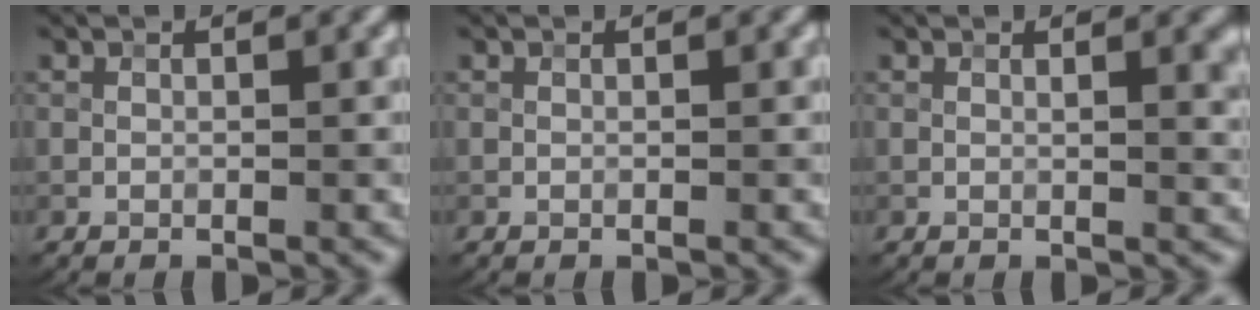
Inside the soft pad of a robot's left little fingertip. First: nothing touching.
{"total": 0.0}
{"total": 2.5, "force": [0.7, 0.8, 2.3], "torque": [-0.019, 0.004, 0.006]}